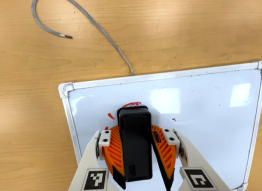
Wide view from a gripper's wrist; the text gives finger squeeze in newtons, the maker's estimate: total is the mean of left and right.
{"total": 17.3, "left": 20.5, "right": 14.1}